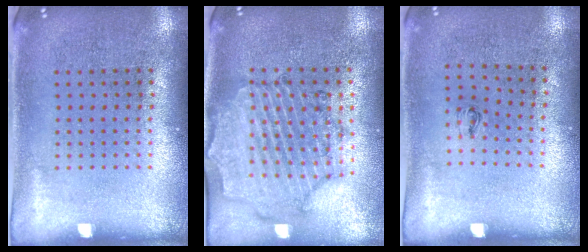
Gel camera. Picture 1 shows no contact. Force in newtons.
{"total": 1.7, "press": 1.7, "slide": 0.3}
{"total": 0.6, "press": 0.2, "slide": 0.5}